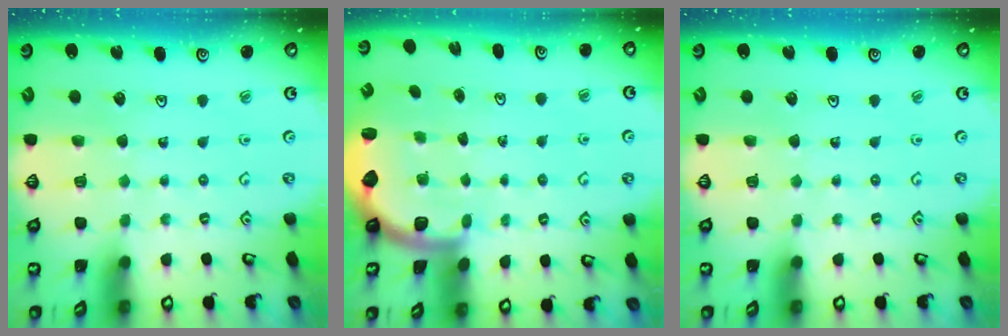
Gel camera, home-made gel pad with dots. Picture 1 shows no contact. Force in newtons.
{"total": 1.9, "press": 1.8, "slide": 0.5}
{"total": 0.0}